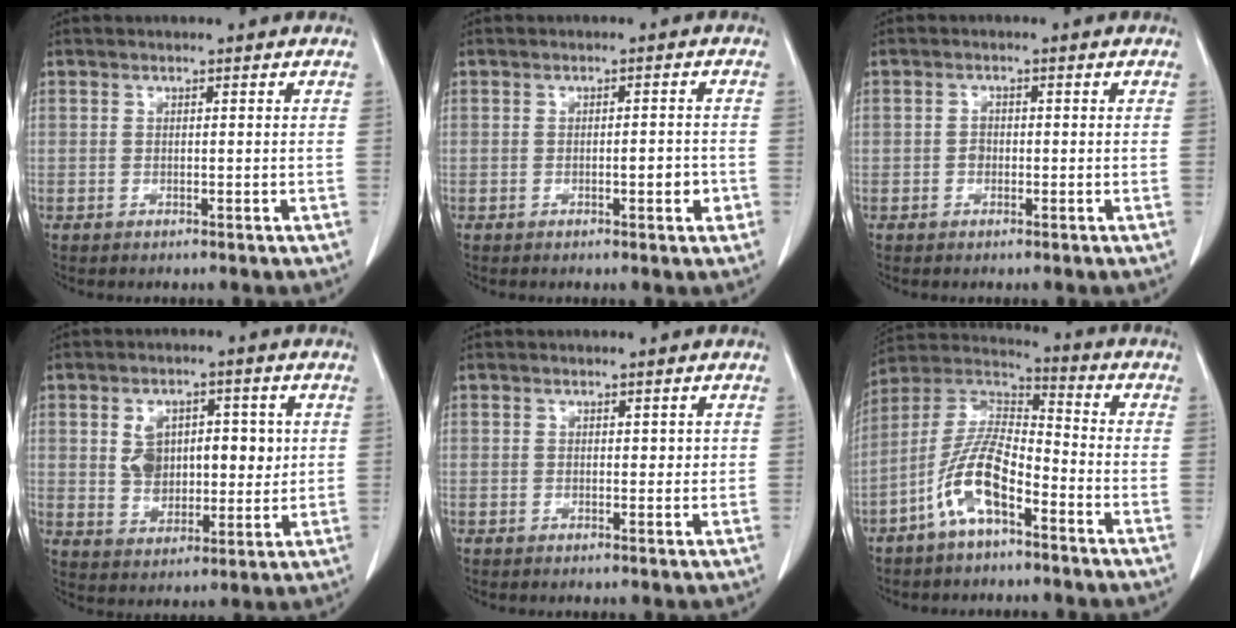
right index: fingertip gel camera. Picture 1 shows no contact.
{"total": 2.7, "force": [-1.0, 0.9, 2.3], "torque": [-0.031, 0.002, -0.012]}
{"total": 1.3, "force": [-0.4, 1.1, 0.6], "torque": [-0.008, 0.006, -0.007]}
{"total": 9.5, "force": [1.8, 6.2, 7.0], "torque": [-0.111, 0.022, 0.043]}
{"total": 1.2, "force": [0.4, 0.9, 0.8], "torque": [-0.003, 0.001, 0.005]}
{"total": 10.4, "force": [-5.3, 3.4, 8.2], "torque": [-0.182, 0.014, -0.105]}